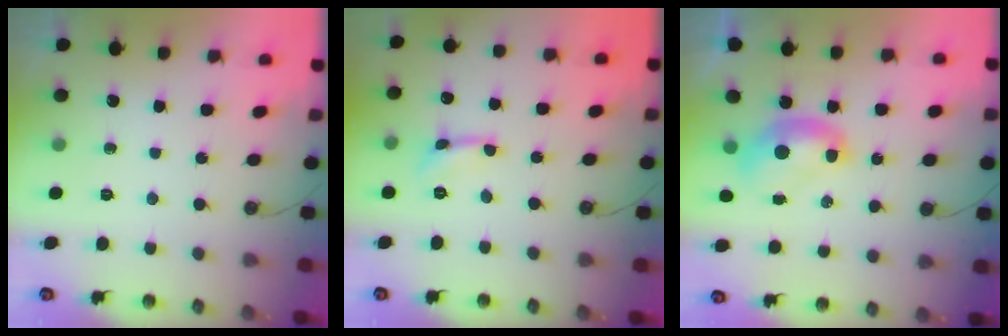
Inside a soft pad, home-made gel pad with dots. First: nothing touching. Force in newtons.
{"total": 3.7, "press": 3.6, "slide": 0.6}
{"total": 2.3, "press": 2.3, "slide": 0.2}